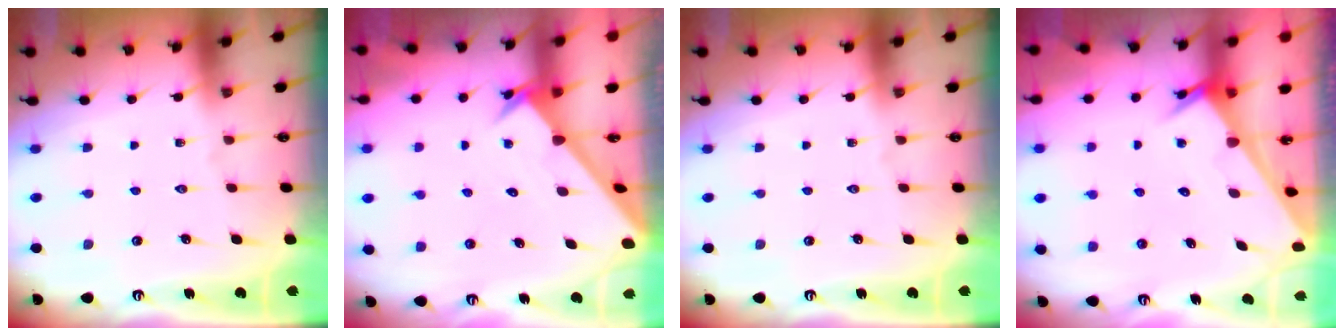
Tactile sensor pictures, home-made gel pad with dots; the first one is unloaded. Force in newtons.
{"total": 2.4, "press": 2.4, "slide": 0.2}
{"total": 0.0}
{"total": 2.6, "press": 2.6, "slide": 0.1}